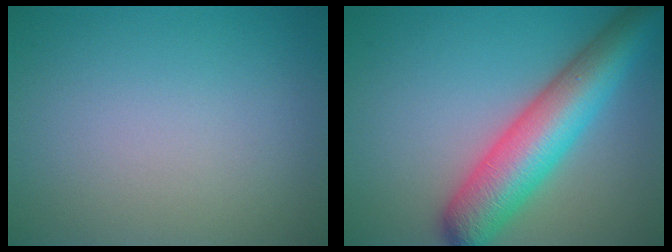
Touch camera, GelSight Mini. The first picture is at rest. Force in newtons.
{"total": 8.7, "press": 8.7, "slide": 0.4}